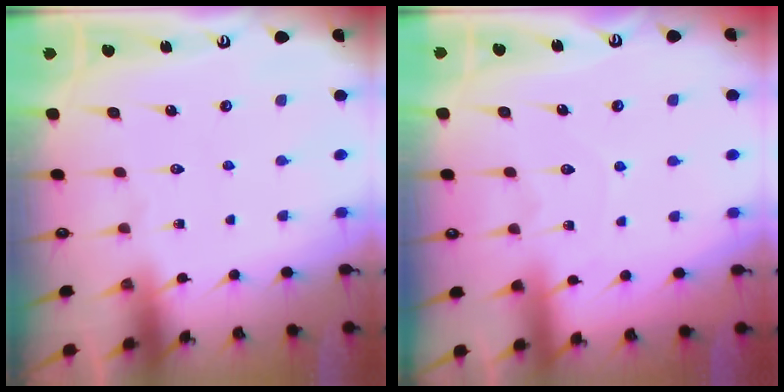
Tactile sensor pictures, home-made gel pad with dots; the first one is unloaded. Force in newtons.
{"total": 4.0, "press": 3.9, "slide": 0.5}